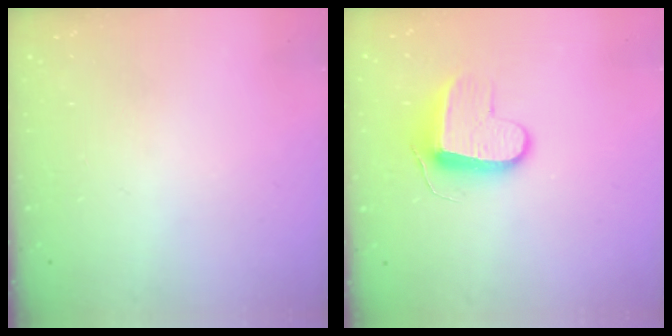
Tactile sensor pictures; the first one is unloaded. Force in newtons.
{"total": 9.6, "press": 9.6, "slide": 0.2}